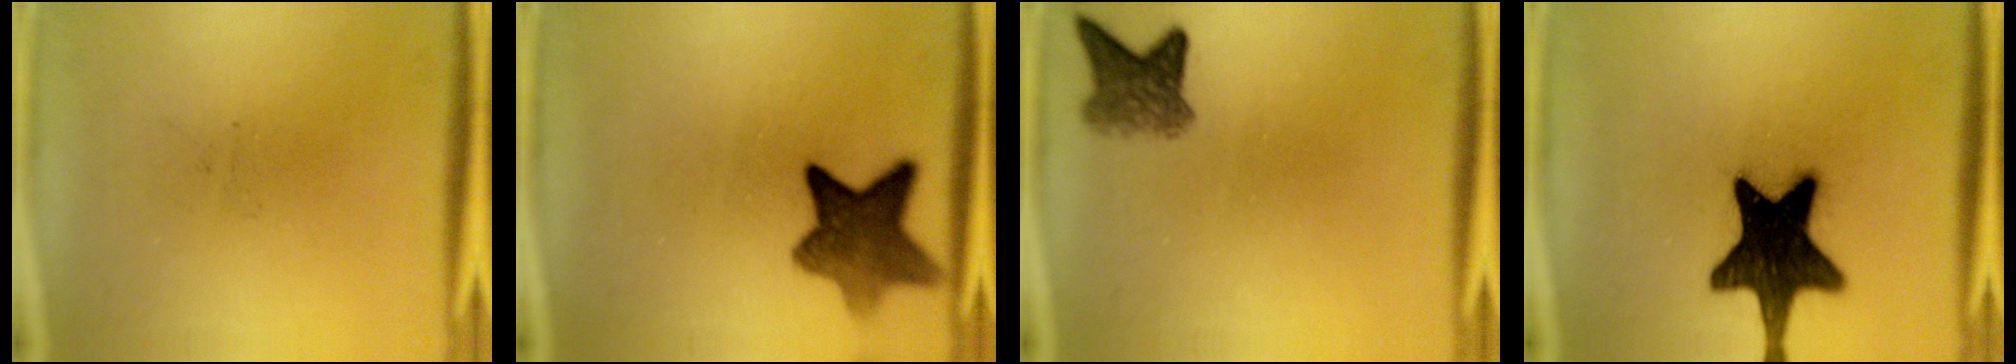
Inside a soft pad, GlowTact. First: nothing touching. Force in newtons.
{"total": 9.0}
{"total": 4.5}
{"total": 18.6}